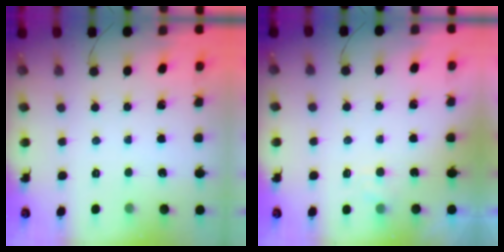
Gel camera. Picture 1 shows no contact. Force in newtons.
{"total": 2.0, "press": 1.6, "slide": 1.2}